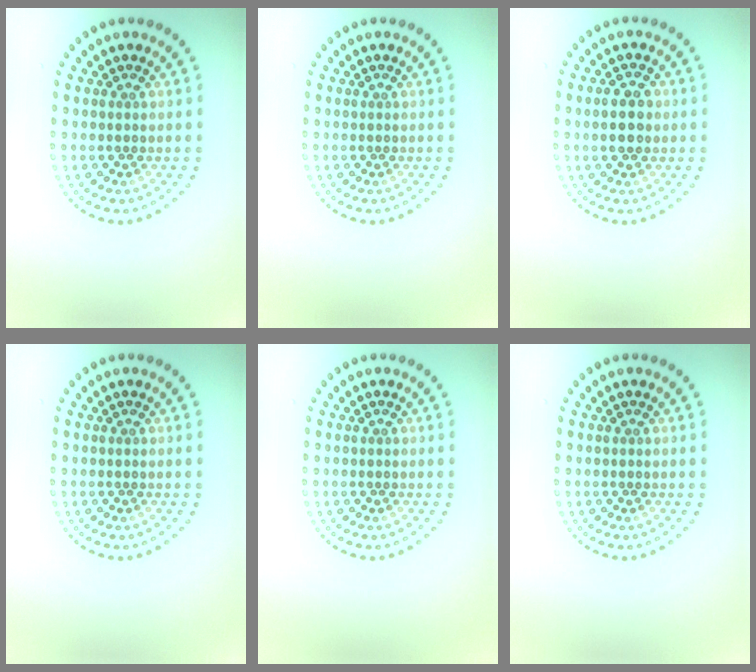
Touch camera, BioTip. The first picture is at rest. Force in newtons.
{"total": 0.0}
{"total": 2.6, "press": 2.6, "slide": 0.1}
{"total": 0.0}
{"total": 0.0}
{"total": 0.0}